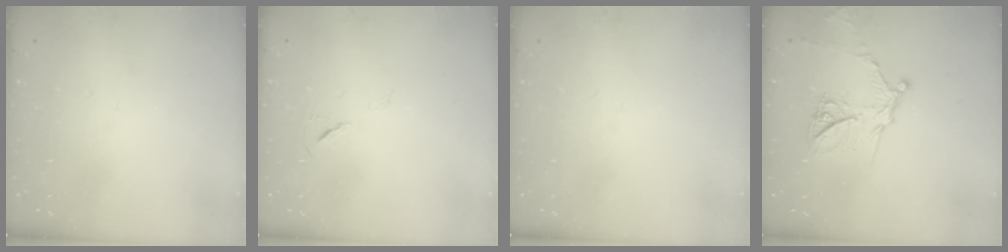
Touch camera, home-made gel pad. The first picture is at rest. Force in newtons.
{"total": 5.1, "press": 4.7, "slide": 2.1}
{"total": 0.0}
{"total": 13.6, "press": 13.6, "slide": 1.1}